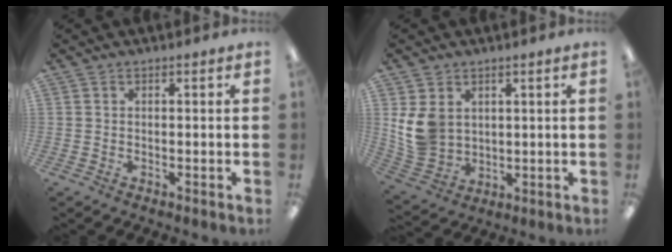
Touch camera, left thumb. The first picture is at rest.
{"total": 9.3, "force": [2.7, 7.7, 4.5], "torque": [-0.107, -0.002, 0.057]}